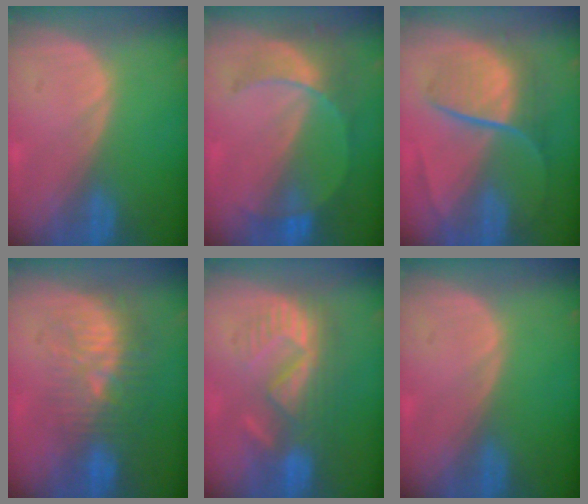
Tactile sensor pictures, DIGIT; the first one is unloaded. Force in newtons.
{"total": 7.8, "press": 6.7, "slide": 3.9}
{"total": 9.3, "press": 7.8, "slide": 5.2}
{"total": 9.6, "press": 8.9, "slide": 3.5}
{"total": 8.6, "press": 8.2, "slide": 2.8}
{"total": 0.0}